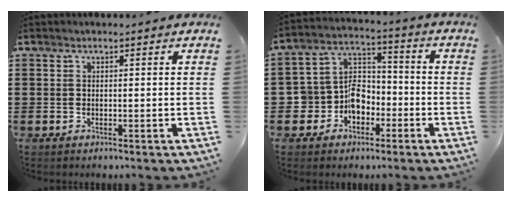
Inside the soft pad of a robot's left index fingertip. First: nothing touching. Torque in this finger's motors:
{"motor_torque": [1.24, 0.88, 0.32, 0.05]}